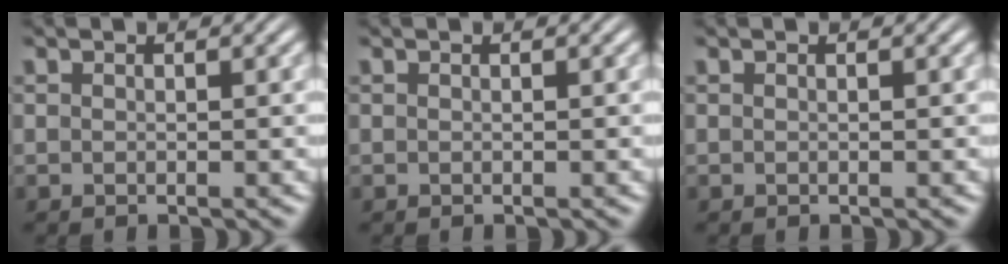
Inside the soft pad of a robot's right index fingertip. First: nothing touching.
{"total": 0.0}
{"total": 0.0}